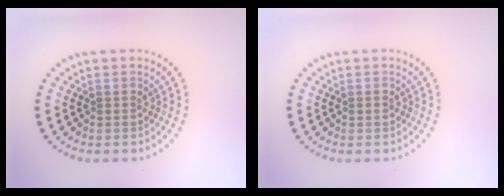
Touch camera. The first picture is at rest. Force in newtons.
{"total": 0.5, "press": 0.5, "slide": 0.1}